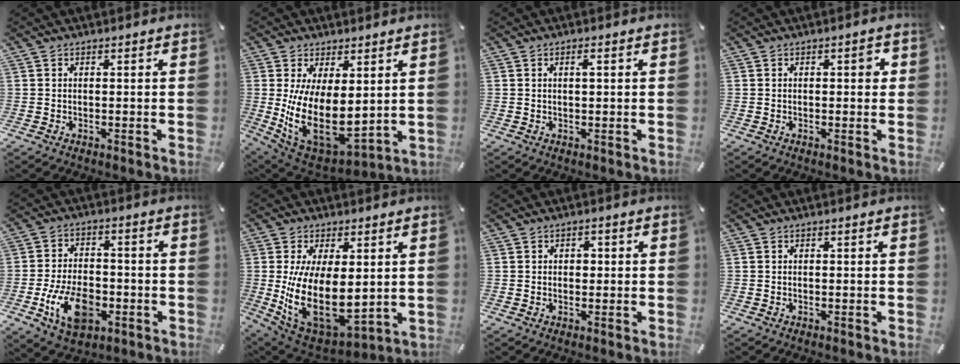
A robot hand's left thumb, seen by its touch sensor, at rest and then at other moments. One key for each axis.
{"total": 17.9, "fx": 1.9, "fy": 10.1, "fz": 14.6, "tx": -0.267, "ty": -0.047, "tz": 0.051}
{"total": 1.6, "fx": 0.4, "fy": 0.4, "fz": 1.4, "tx": -0.029, "ty": 0.003, "tz": 0.006}
{"total": 2.4, "fx": 0.3, "fy": 1.0, "fz": 2.1, "tx": -0.018, "ty": -0.001, "tz": -0.002}
{"total": 12.8, "fx": -4.5, "fy": 7.9, "fz": 9.1, "tx": -0.181, "ty": 0.007, "tz": -0.076}
{"total": 19.3, "fx": 1.2, "fy": 11.1, "fz": 15.8, "tx": -0.291, "ty": -0.038, "tz": 0.040}
{"total": 1.7, "fx": 0.1, "fy": 1.4, "fz": 1.0, "tx": -0.005, "ty": 0.001, "tz": -0.004}
{"total": 0.0}